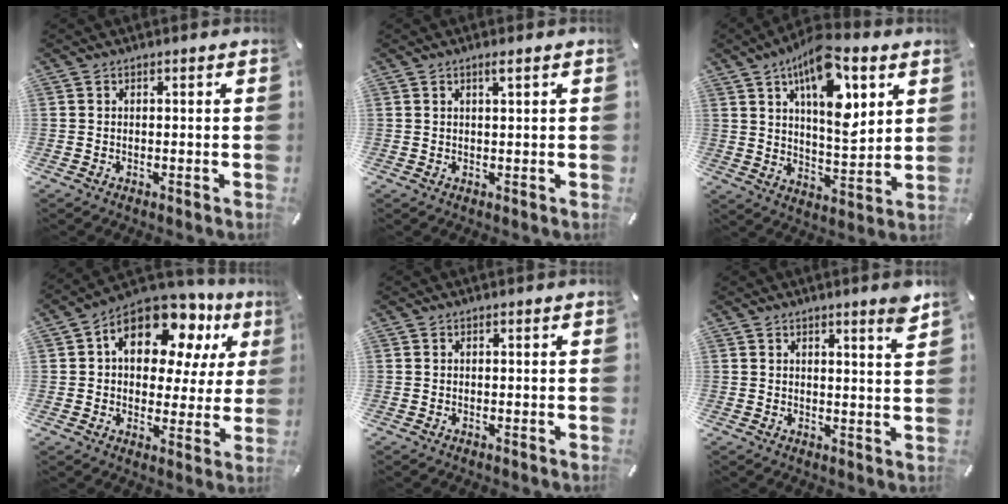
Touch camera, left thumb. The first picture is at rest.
{"total": 1.3, "force": [0.9, 0.1, 1.0], "torque": [-0.022, -0.001, 0.015]}
{"total": 15.7, "force": [8.5, 7.0, 11.2], "torque": [-0.183, -0.036, 0.140]}
{"total": 16.5, "force": [8.1, 10.0, 10.4], "torque": [-0.156, -0.040, 0.140]}
{"total": 0.0}
{"total": 3.9, "force": [2.9, -0.3, 2.6], "torque": [-0.041, -0.019, 0.046]}